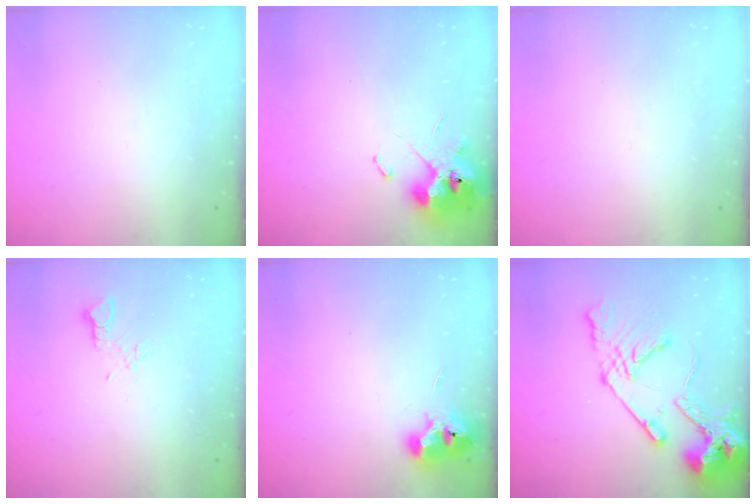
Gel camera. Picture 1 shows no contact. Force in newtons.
{"total": 10.6, "press": 10.5, "slide": 0.9}
{"total": 0.0}
{"total": 4.8, "press": 4.8, "slide": 0.6}
{"total": 9.8, "press": 9.7, "slide": 1.4}
{"total": 17.0, "press": 16.9, "slide": 2.1}